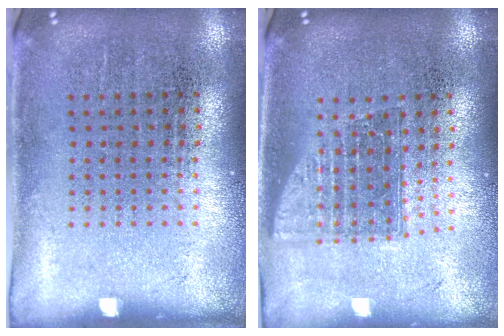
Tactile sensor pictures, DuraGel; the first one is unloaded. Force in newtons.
{"total": 1.5, "press": 1.2, "slide": 0.9}